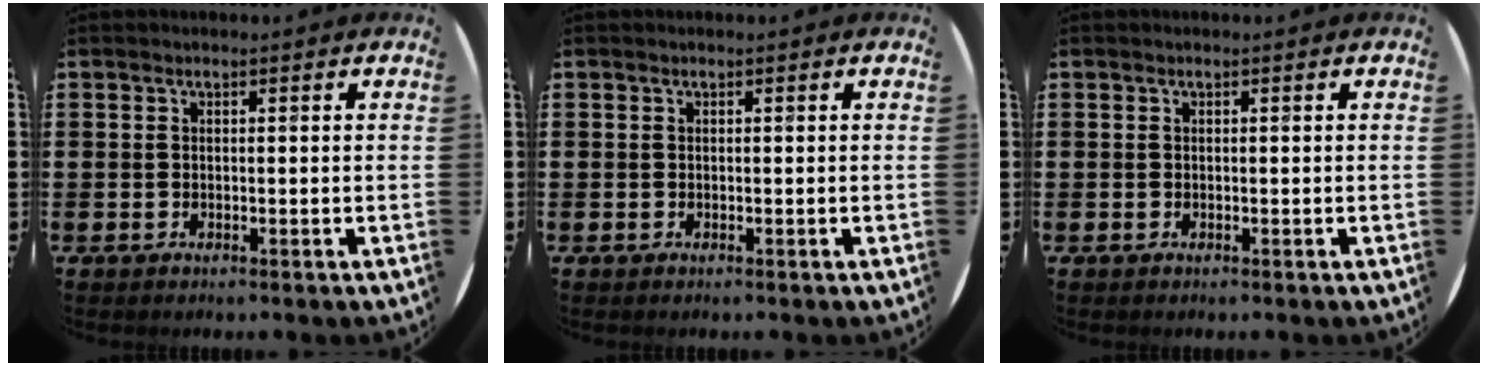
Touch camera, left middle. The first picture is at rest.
{"total": 0.0}
{"total": 0.0}